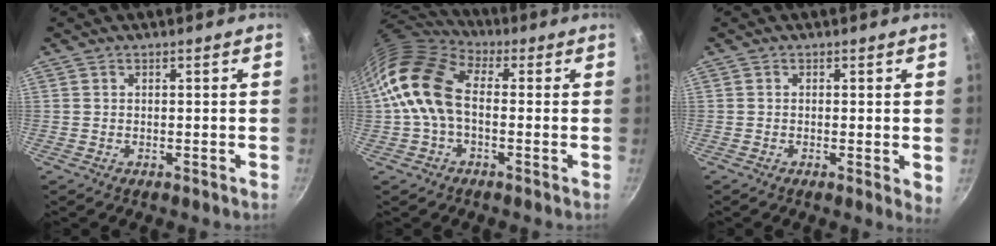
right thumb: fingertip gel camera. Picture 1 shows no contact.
{"total": 13.1, "force": [-0.5, 8.3, 10.2], "torque": [-0.182, 0.035, -0.027]}
{"total": 2.7, "force": [-0.1, 0.8, 2.6], "torque": [-0.031, -0.009, -0.005]}